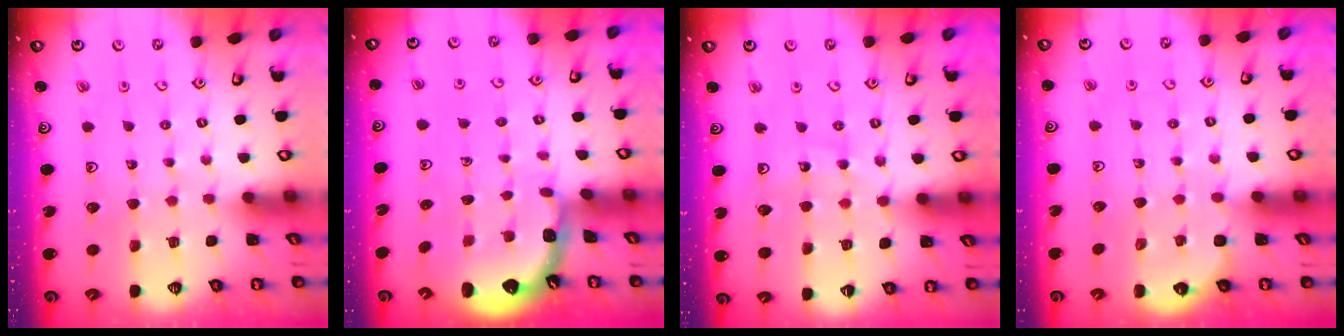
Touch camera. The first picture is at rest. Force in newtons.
{"total": 1.3, "press": 1.3, "slide": 0.1}
{"total": 10.9, "press": 10.4, "slide": 3.4}
{"total": 3.1, "press": 2.6, "slide": 1.7}